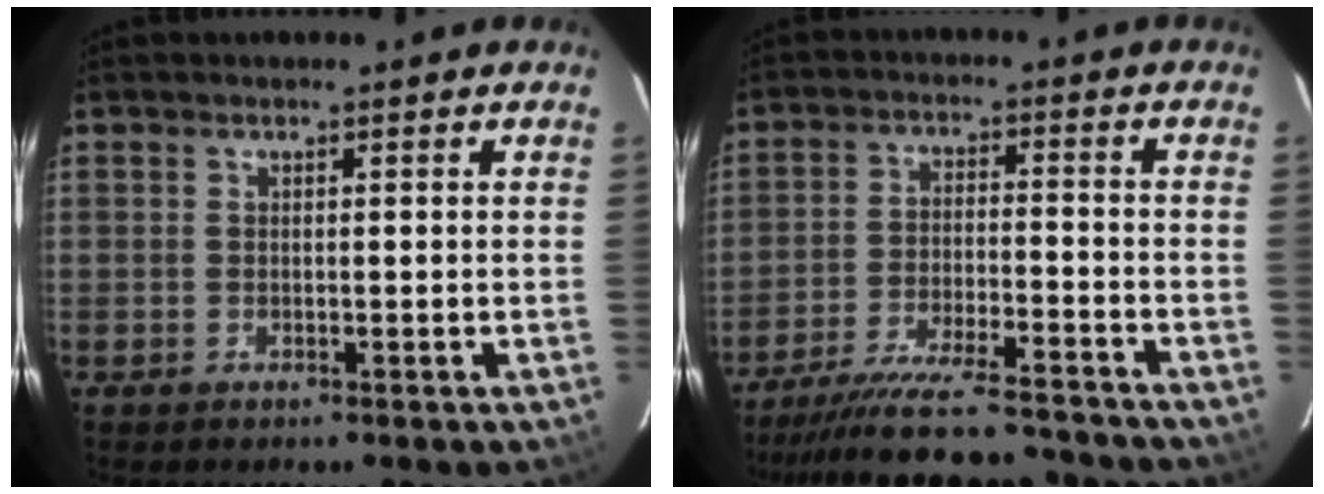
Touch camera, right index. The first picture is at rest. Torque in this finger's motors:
{"motor_torque": [1.30, -0.84, 0.49, 0.07]}